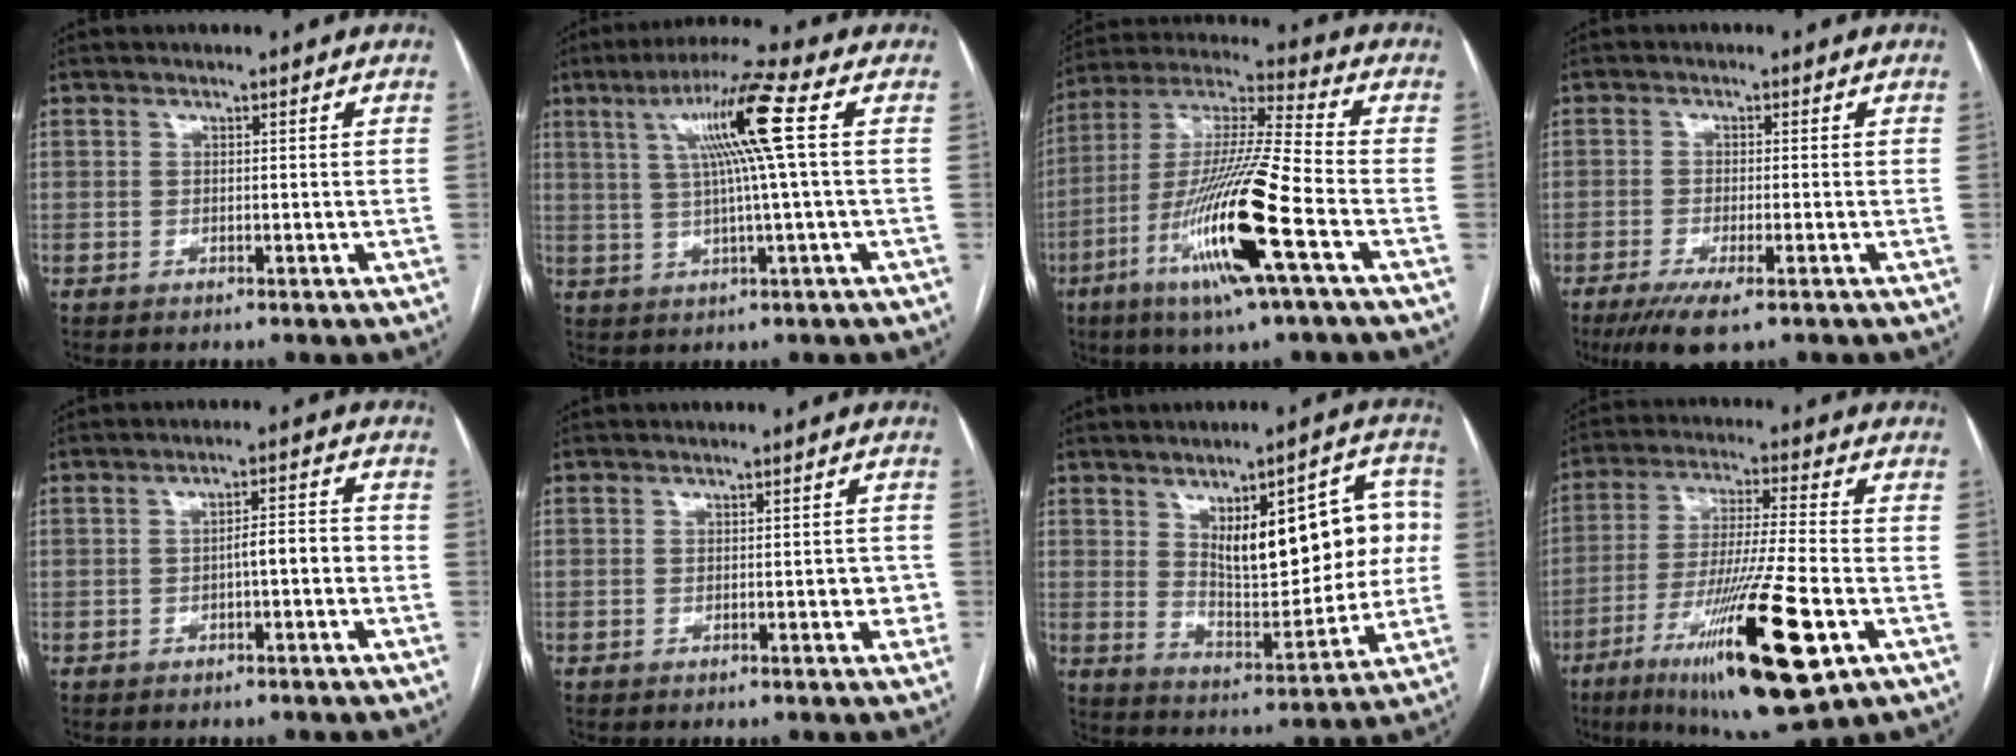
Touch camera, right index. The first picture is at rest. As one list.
[{"total": 10.2, "force": [2.4, -1.5, 9.8], "torque": [-0.171, 0.017, 0.046]}, {"total": 18.8, "force": [-7.2, 0.1, 17.4], "torque": [-0.359, -0.022, -0.139]}, {"total": 6.3, "force": [-3.9, 0.8, 4.9], "torque": [-0.086, -0.016, -0.064]}, {"total": 3.9, "force": [-1.2, 0.9, 3.6], "torque": [-0.053, 0.019, -0.016]}, {"total": 2.4, "force": [-0.8, 0.9, 2.1], "torque": [-0.020, 0.006, -0.009]}, {"total": 16.8, "force": [3.5, 6.7, 15.0], "torque": [-0.199, 0.031, 0.066]}, {"total": 20.1, "force": [-8.6, 1.7, 18.0], "torque": [-0.319, -0.042, -0.142]}]